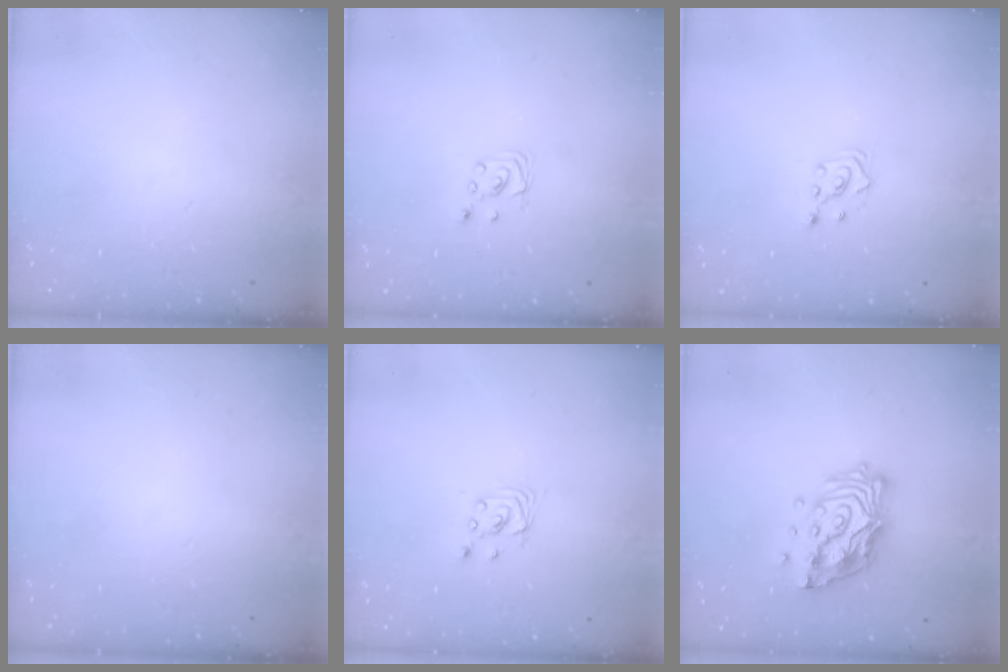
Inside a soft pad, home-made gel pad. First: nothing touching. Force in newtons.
{"total": 2.2, "press": 2.2, "slide": 0.2}
{"total": 2.6, "press": 2.4, "slide": 1.0}
{"total": 0.0}
{"total": 2.8, "press": 2.8, "slide": 0.2}
{"total": 15.5, "press": 15.4, "slide": 1.8}